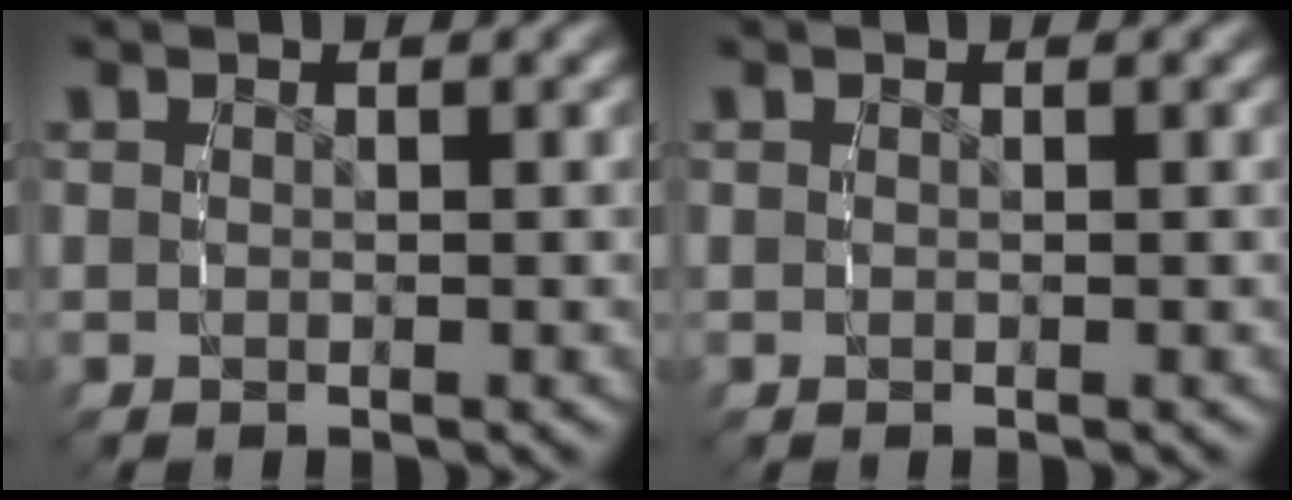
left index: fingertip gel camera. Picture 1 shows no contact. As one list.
[{"total": 0.0}]